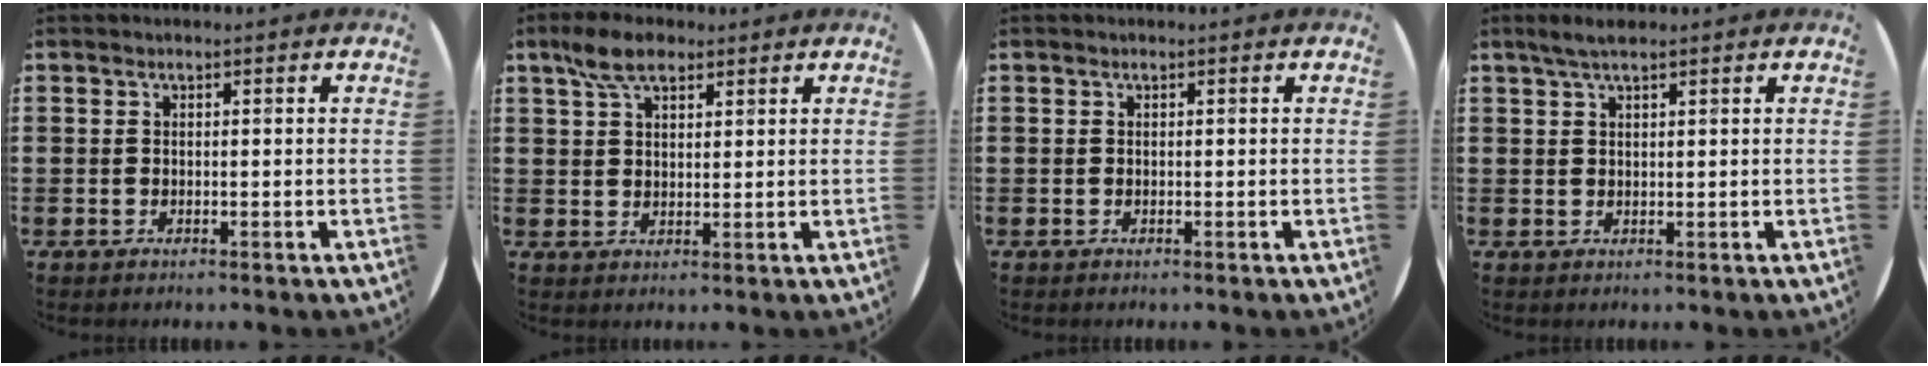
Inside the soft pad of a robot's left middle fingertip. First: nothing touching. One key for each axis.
{"total": 5.4, "fx": 3.8, "fy": 2.6, "fz": 2.7, "tx": -0.054, "ty": 0.004, "tz": 0.070}
{"total": 0.0}
{"total": 2.3, "fx": 1.7, "fy": 0.3, "fz": 1.4, "tx": -0.030, "ty": 0.004, "tz": 0.031}